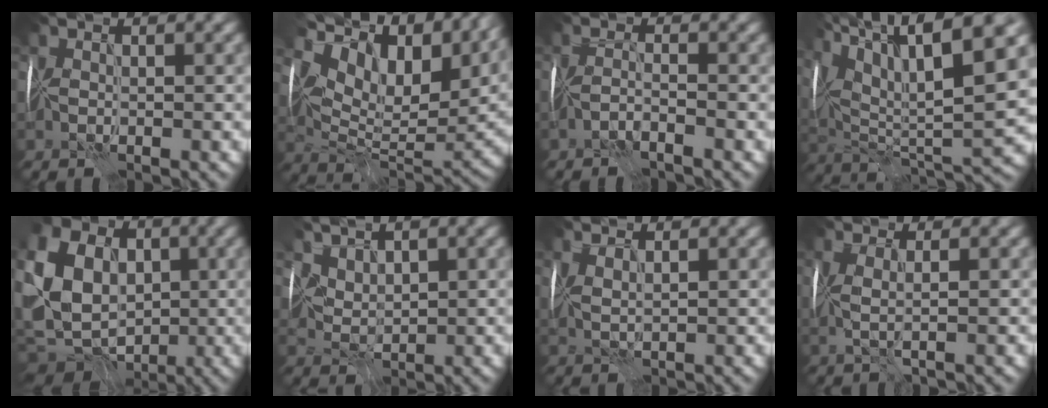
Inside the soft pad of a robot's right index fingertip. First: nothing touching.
{"total": 16.0, "force": [8.3, 8.3, 10.9], "torque": [-0.201, 0.025, 0.169]}
{"total": 1.2, "force": [-0.9, -0.3, 0.8], "torque": [-0.019, 0.008, -0.027]}
{"total": 15.2, "force": [7.8, 4.5, 12.2], "torque": [-0.241, 0.031, 0.156]}
{"total": 15.6, "force": [-0.2, 12.9, 8.8], "torque": [-0.210, 0.000, -0.026]}
{"total": 3.7, "force": [2.8, 2.0, 1.3], "torque": [-0.039, -0.014, 0.076]}
{"total": 2.3, "force": [1.8, 0.4, 1.3], "torque": [-0.033, 0.012, 0.028]}
{"total": 2.0, "force": [0.9, 0.1, 1.8], "torque": [-0.032, 0.007, 0.012]}